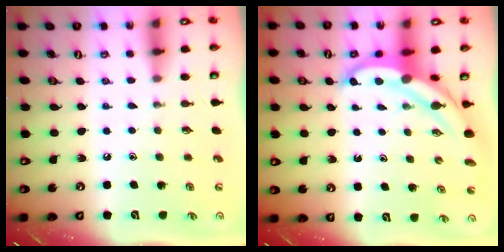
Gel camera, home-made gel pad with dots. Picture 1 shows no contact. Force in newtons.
{"total": 6.0, "press": 5.9, "slide": 0.8}